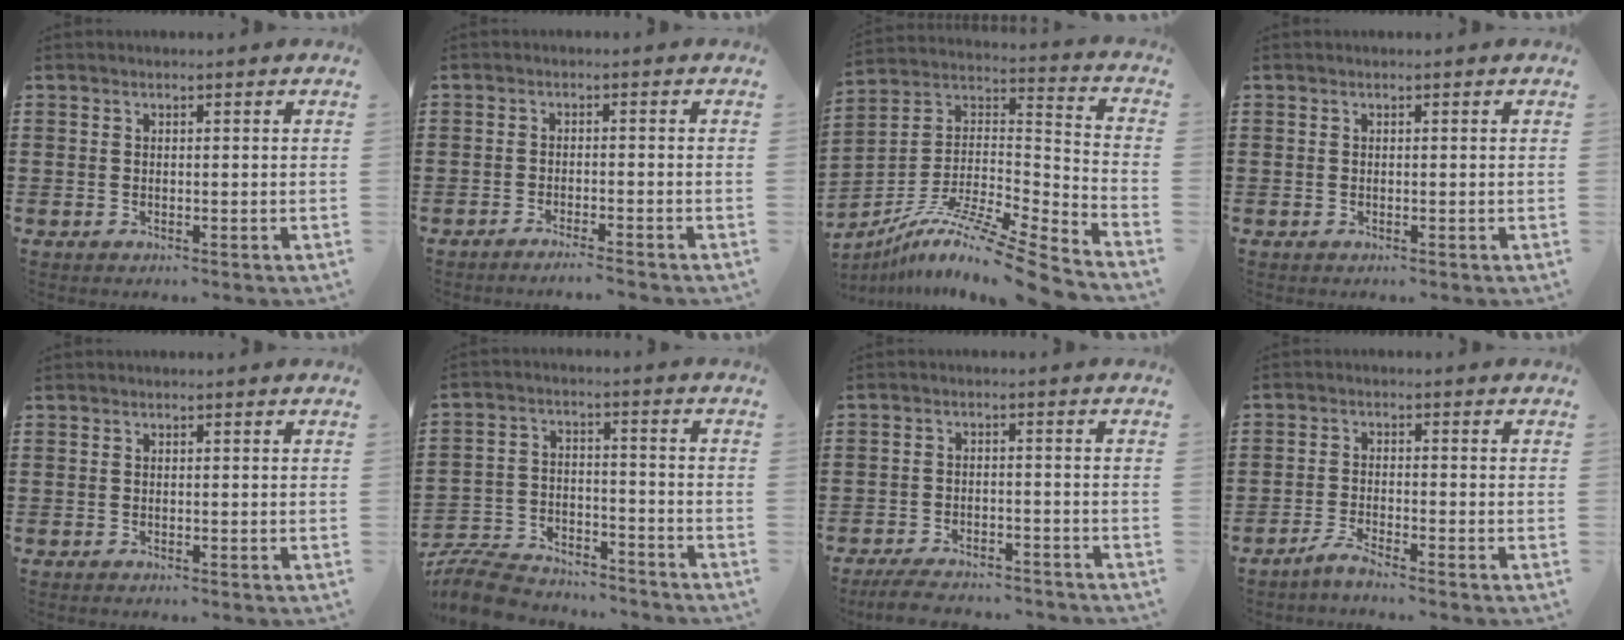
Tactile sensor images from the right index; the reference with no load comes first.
{"total": 2.0, "force": [-1.9, -0.4, 0.5], "torque": [-0.009, 0.001, -0.037]}
{"total": 11.4, "force": [-9.1, 0.1, 6.9], "torque": [-0.114, 0.005, -0.175]}
{"total": 0.0}
{"total": 0.0}
{"total": 8.8, "force": [-8.4, 1.8, 1.7], "torque": [-0.044, 0.021, -0.167]}
{"total": 4.0, "force": [-3.8, 0.5, 1.0], "torque": [-0.022, 0.000, -0.077]}
{"total": 2.4, "force": [-2.2, -0.2, 0.9], "torque": [-0.024, 0.002, -0.045]}